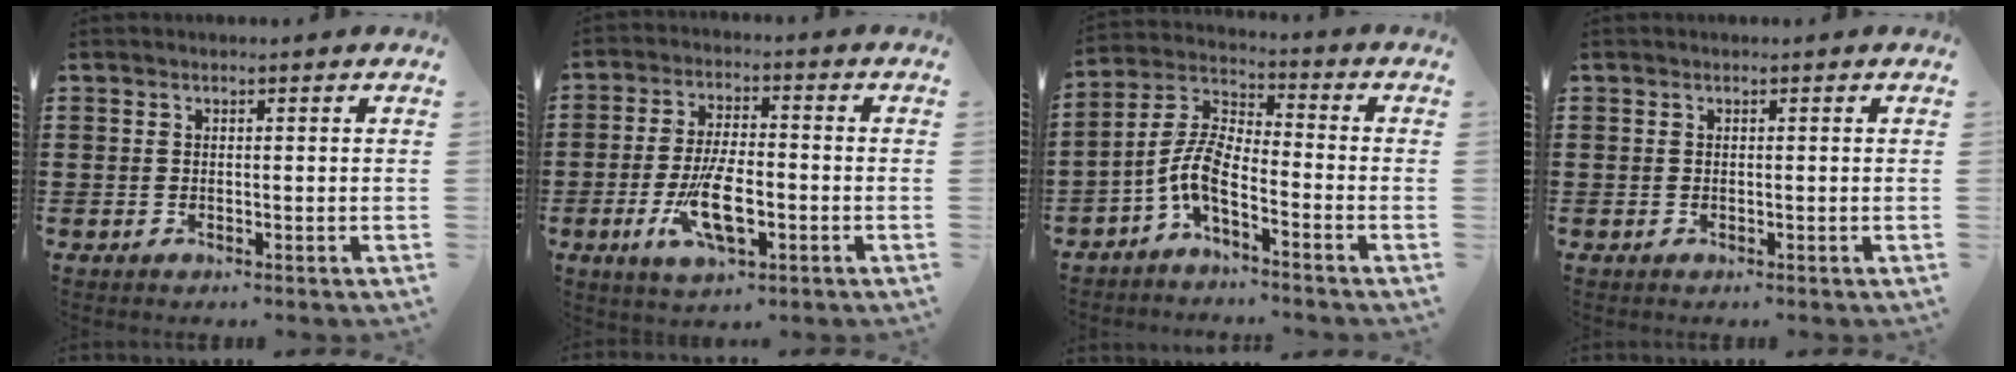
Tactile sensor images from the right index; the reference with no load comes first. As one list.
[{"total": 9.5, "force": [-2.9, 3.5, 8.3], "torque": [-0.180, -0.017, -0.052]}, {"total": 6.5, "force": [-3.7, 2.0, 5.0], "torque": [-0.127, -0.017, -0.079]}, {"total": 0.0}]